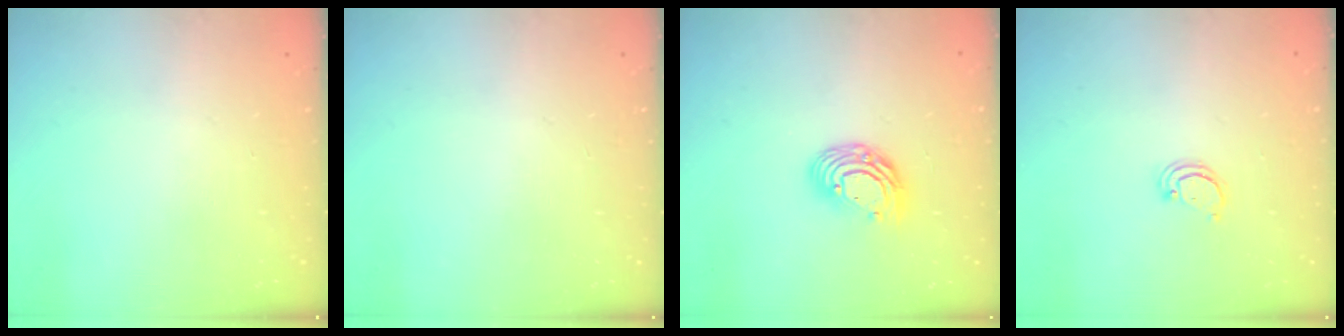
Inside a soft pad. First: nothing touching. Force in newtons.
{"total": 0.0}
{"total": 9.8, "press": 9.8, "slide": 0.9}
{"total": 2.4, "press": 2.4, "slide": 0.2}